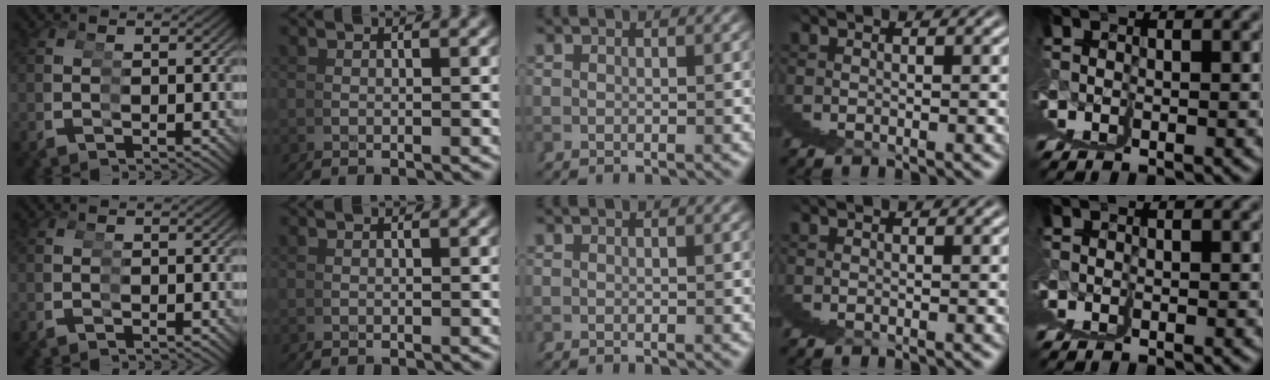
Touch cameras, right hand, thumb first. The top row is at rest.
{}